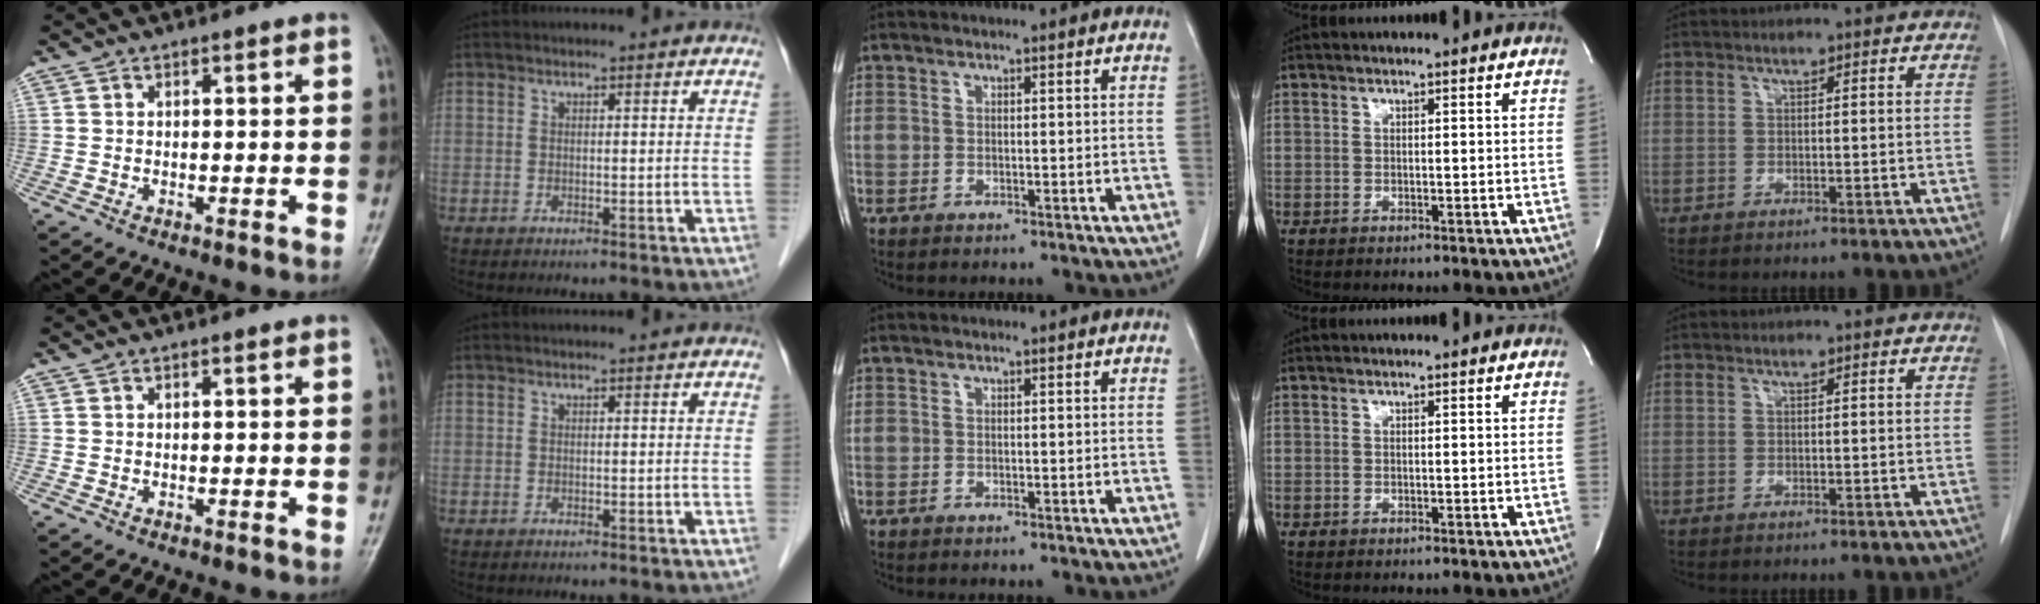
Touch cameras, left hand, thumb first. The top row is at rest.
{}